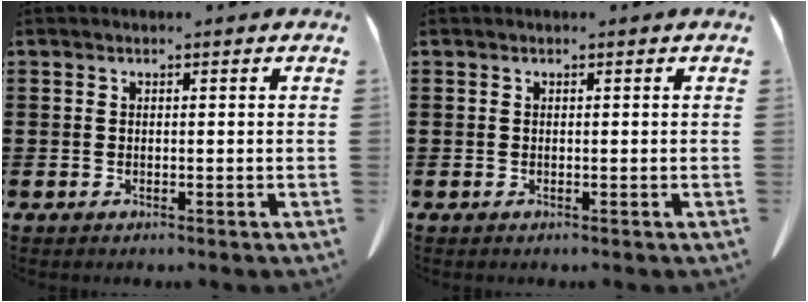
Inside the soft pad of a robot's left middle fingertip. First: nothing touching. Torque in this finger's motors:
{"motor_torque": [-0.06, 0.06, 0.00, 0.00]}